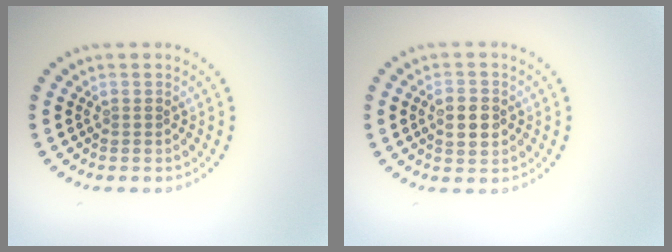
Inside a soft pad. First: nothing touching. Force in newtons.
{"total": 2.8, "press": 2.8, "slide": 0.0}